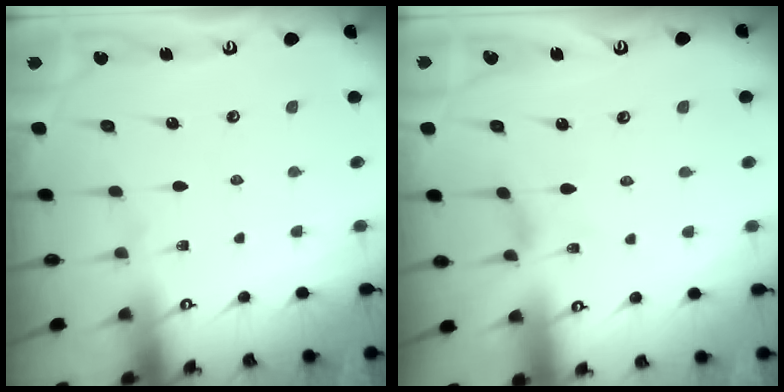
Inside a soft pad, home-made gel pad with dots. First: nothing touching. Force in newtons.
{"total": 0.0}